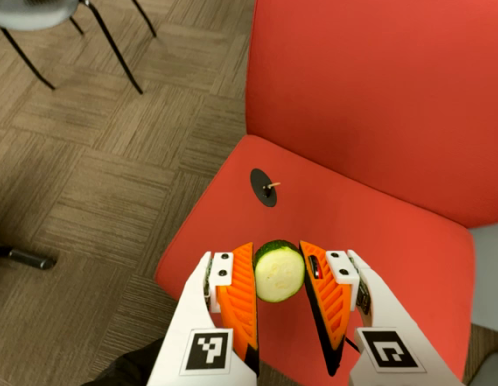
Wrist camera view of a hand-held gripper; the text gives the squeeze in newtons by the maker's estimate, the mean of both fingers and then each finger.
{"total": 9.8, "left": 10.5, "right": 9.0}